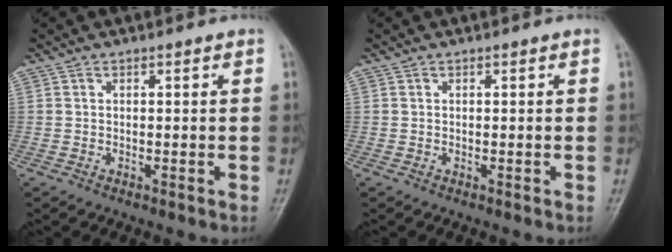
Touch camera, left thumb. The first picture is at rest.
{"total": 0.0}